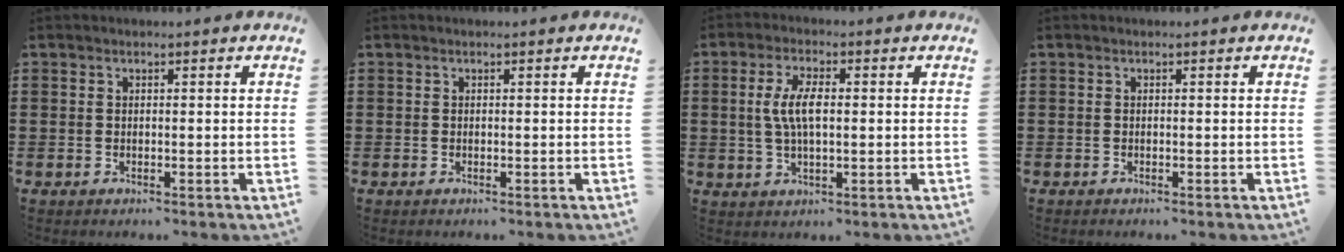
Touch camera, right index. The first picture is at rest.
{"total": 0.0}
{"total": 6.0, "force": [0.4, 2.3, 5.5], "torque": [-0.121, 0.003, 0.000]}
{"total": 0.0}